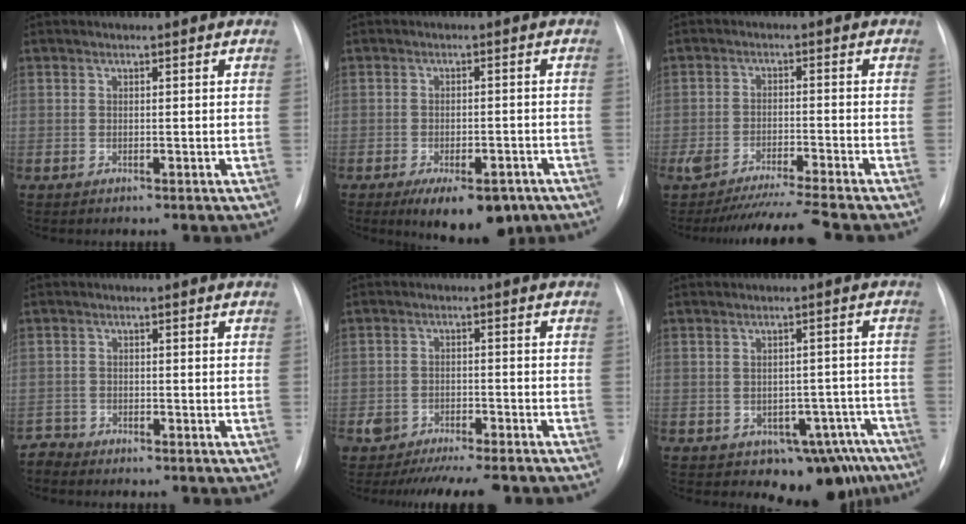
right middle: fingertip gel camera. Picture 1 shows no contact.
{"total": 9.6, "force": [-6.4, 3.7, 6.1], "torque": [-0.079, -0.005, -0.090]}
{"total": 10.6, "force": [-9.7, -1.7, 3.9], "torque": [-0.056, -0.022, -0.157]}
{"total": 1.9, "force": [-1.7, 0.0, -0.8], "torque": [0.024, -0.009, -0.036]}
{"total": 10.0, "force": [-9.0, 2.2, 3.9], "torque": [-0.043, 0.002, -0.124]}
{"total": 10.2, "force": [-7.7, 6.1, 3.0], "torque": [0.000, 0.033, -0.092]}